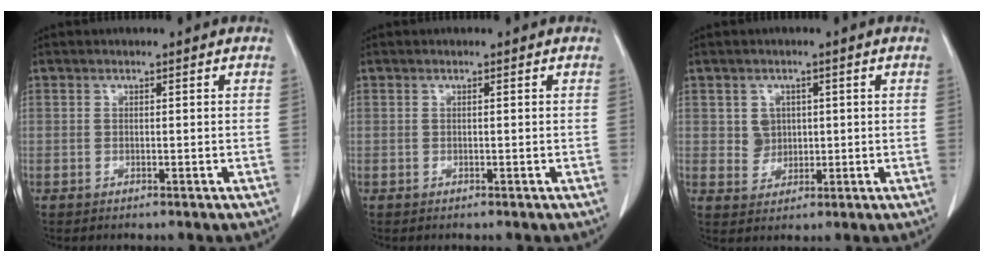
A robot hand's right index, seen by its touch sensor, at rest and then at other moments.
{"total": 0.0}
{"total": 3.4, "force": [0.8, 3.2, 0.9], "torque": [-0.013, 0.006, 0.018]}